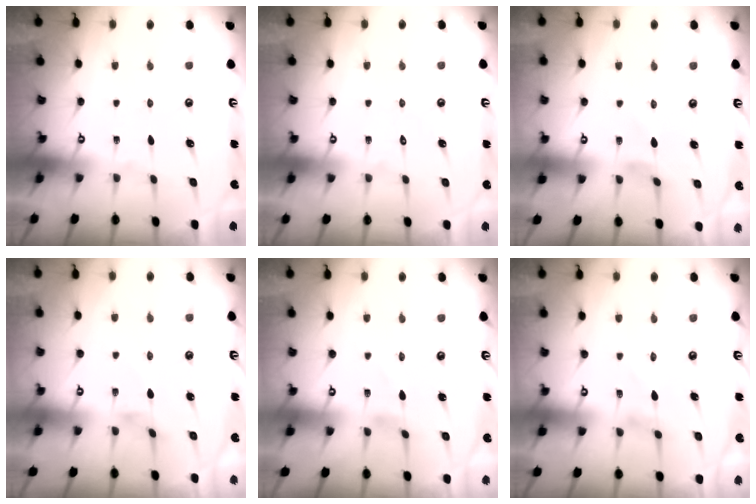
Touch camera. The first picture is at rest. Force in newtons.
{"total": 1.7, "press": 1.7, "slide": 0.1}
{"total": 1.2, "press": 1.2, "slide": 0.3}
{"total": 1.4, "press": 1.4, "slide": 0.2}
{"total": 0.8, "press": 0.8, "slide": 0.1}
{"total": 0.0}